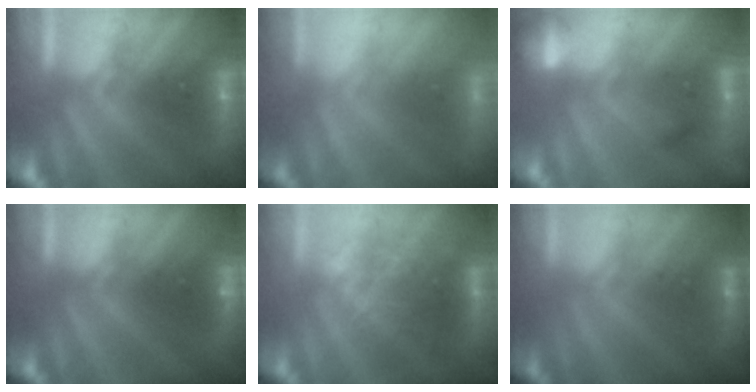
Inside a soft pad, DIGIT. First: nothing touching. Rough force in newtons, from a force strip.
{"total": 7.8}
{"total": 2.4}
{"total": 2.4}
{"total": 2.6}
{"total": 1.4}